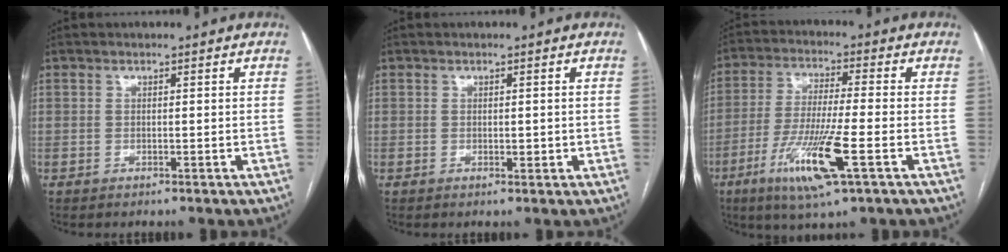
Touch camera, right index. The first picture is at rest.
{"total": 1.4, "force": [-0.1, 0.7, 1.2], "torque": [-0.015, -0.002, 0.002]}
{"total": 12.4, "force": [-5.1, 0.6, 11.3], "torque": [-0.227, -0.023, -0.092]}